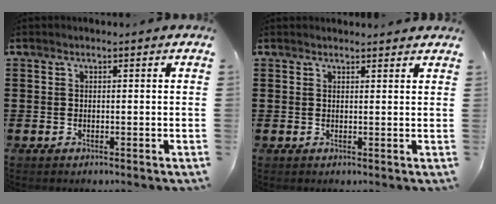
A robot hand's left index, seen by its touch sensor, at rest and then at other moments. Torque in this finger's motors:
{"motor_torque": [0.53, -0.15, -0.01, 0.01]}